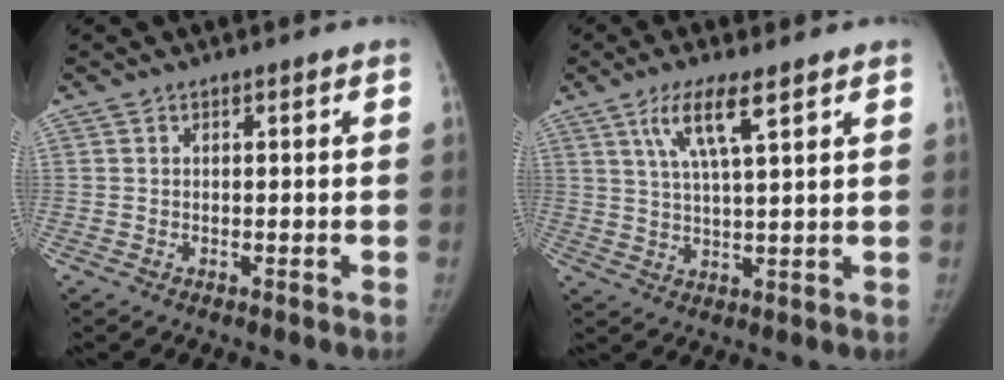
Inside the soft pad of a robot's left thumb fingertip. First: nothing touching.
{"total": 7.8, "force": [4.2, 1.2, 6.4], "torque": [-0.127, -0.015, 0.084]}